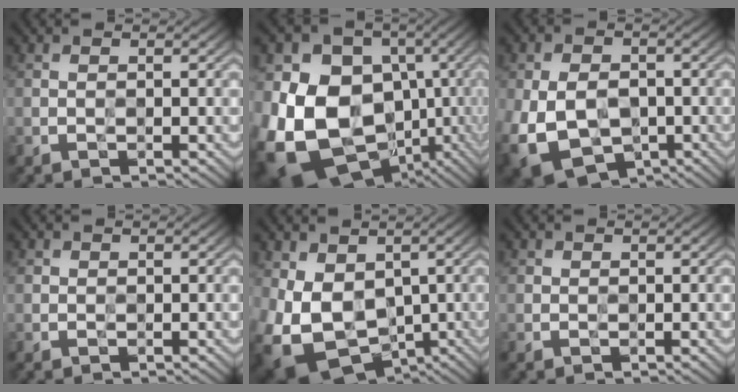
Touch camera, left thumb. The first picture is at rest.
{"total": 19.9, "force": [-4.1, 16.0, 11.0], "torque": [-0.243, -0.019, -0.065]}
{"total": 13.5, "force": [-4.6, 9.9, 8.0], "torque": [-0.162, -0.041, -0.067]}
{"total": 0.8, "force": [0.4, 0.7, 0.1], "torque": [0.000, -0.002, 0.007]}
{"total": 11.7, "force": [-1.8, 8.6, 7.8], "torque": [-0.179, -0.034, -0.019]}
{"total": 0.9, "force": [0.4, 0.7, 0.1], "torque": [0.002, -0.002, 0.009]}